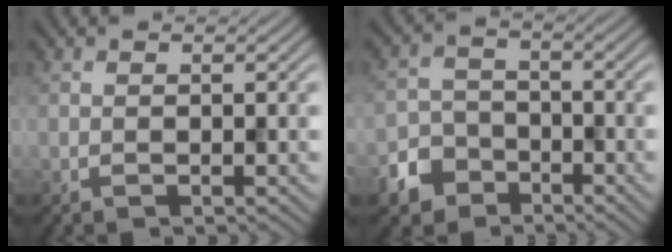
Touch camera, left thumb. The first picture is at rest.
{"total": 6.2, "force": [-4.1, 4.3, 1.9], "torque": [-0.046, -0.009, -0.088]}